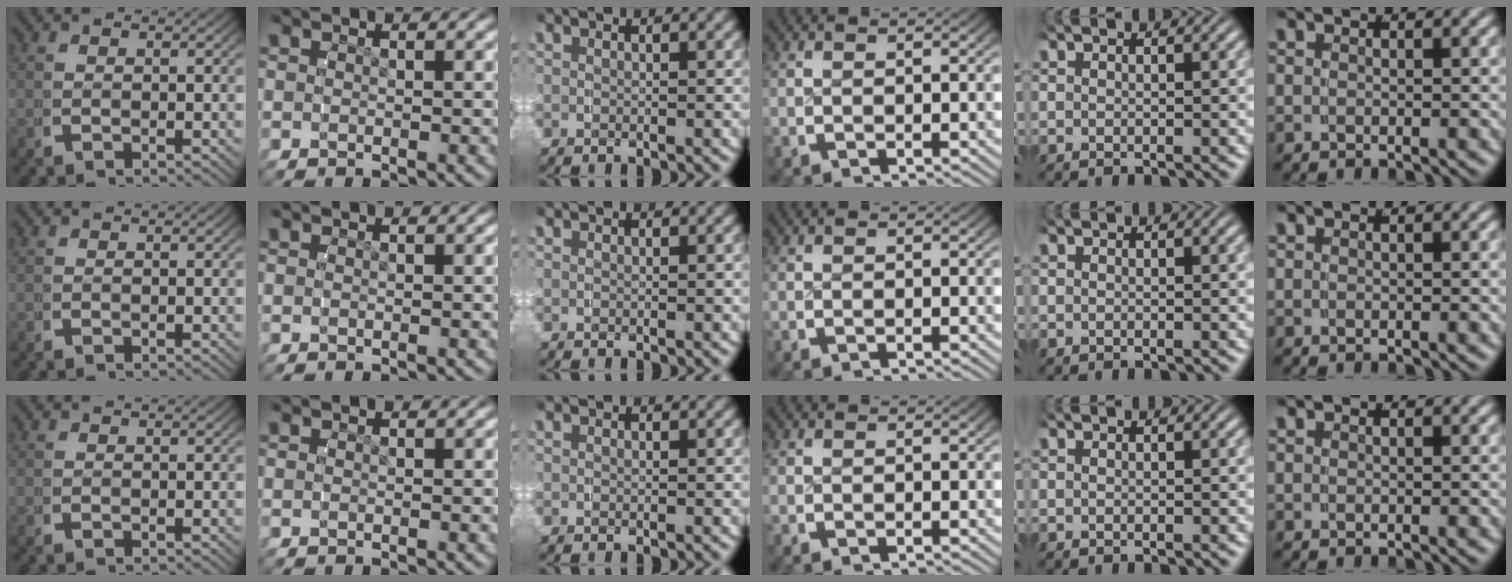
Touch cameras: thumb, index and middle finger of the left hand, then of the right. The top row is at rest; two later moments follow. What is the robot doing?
{"motion": "grasp_and_lifting", "object": "water bottle"}